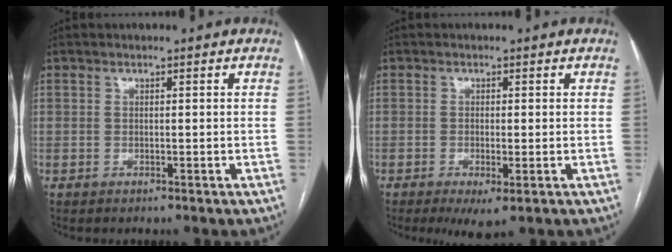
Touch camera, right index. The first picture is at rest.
{"total": 3.9, "force": [-1.6, 0.9, 3.4], "torque": [-0.056, -0.010, -0.020]}